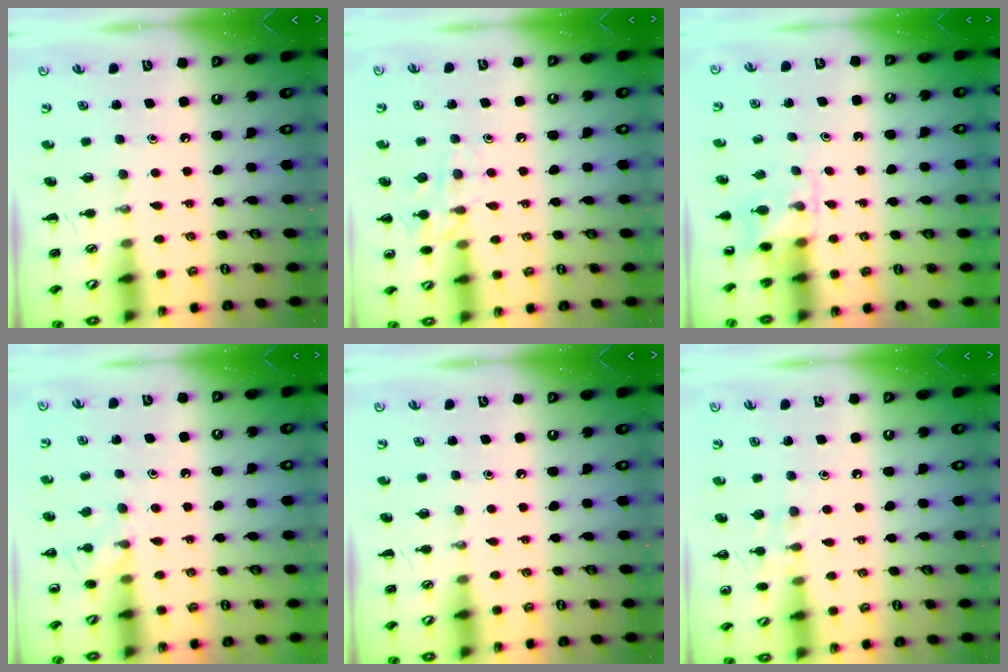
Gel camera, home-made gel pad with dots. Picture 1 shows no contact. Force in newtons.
{"total": 9.1, "press": 9.1, "slide": 1.1}
{"total": 4.4, "press": 4.2, "slide": 1.6}
{"total": 6.5, "press": 6.2, "slide": 2.0}
{"total": 0.0}
{"total": 6.6, "press": 6.3, "slide": 2.0}